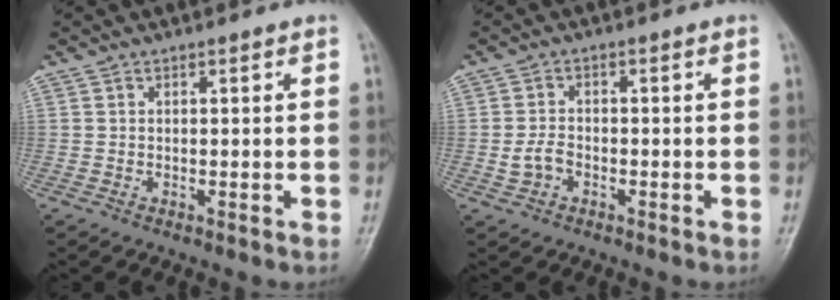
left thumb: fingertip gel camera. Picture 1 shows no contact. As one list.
[{"total": 3.4, "force": [-1.2, 2.4, 2.1], "torque": [-0.038, 0.014, -0.022]}]